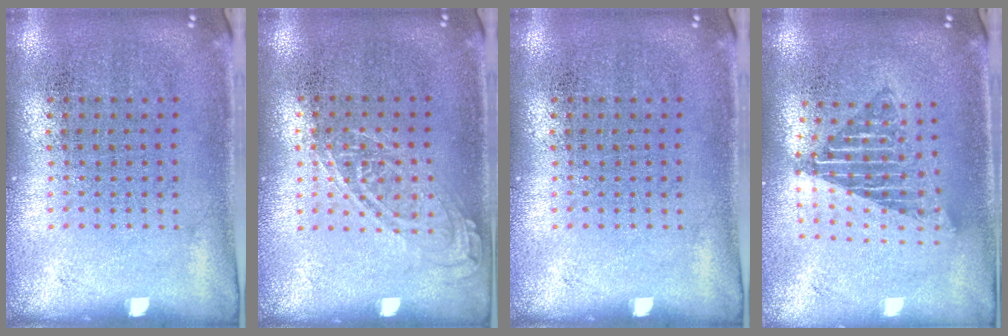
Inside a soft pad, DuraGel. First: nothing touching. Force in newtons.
{"total": 1.1, "press": 1.0, "slide": 0.3}
{"total": 0.0}
{"total": 1.6, "press": 1.4, "slide": 0.9}